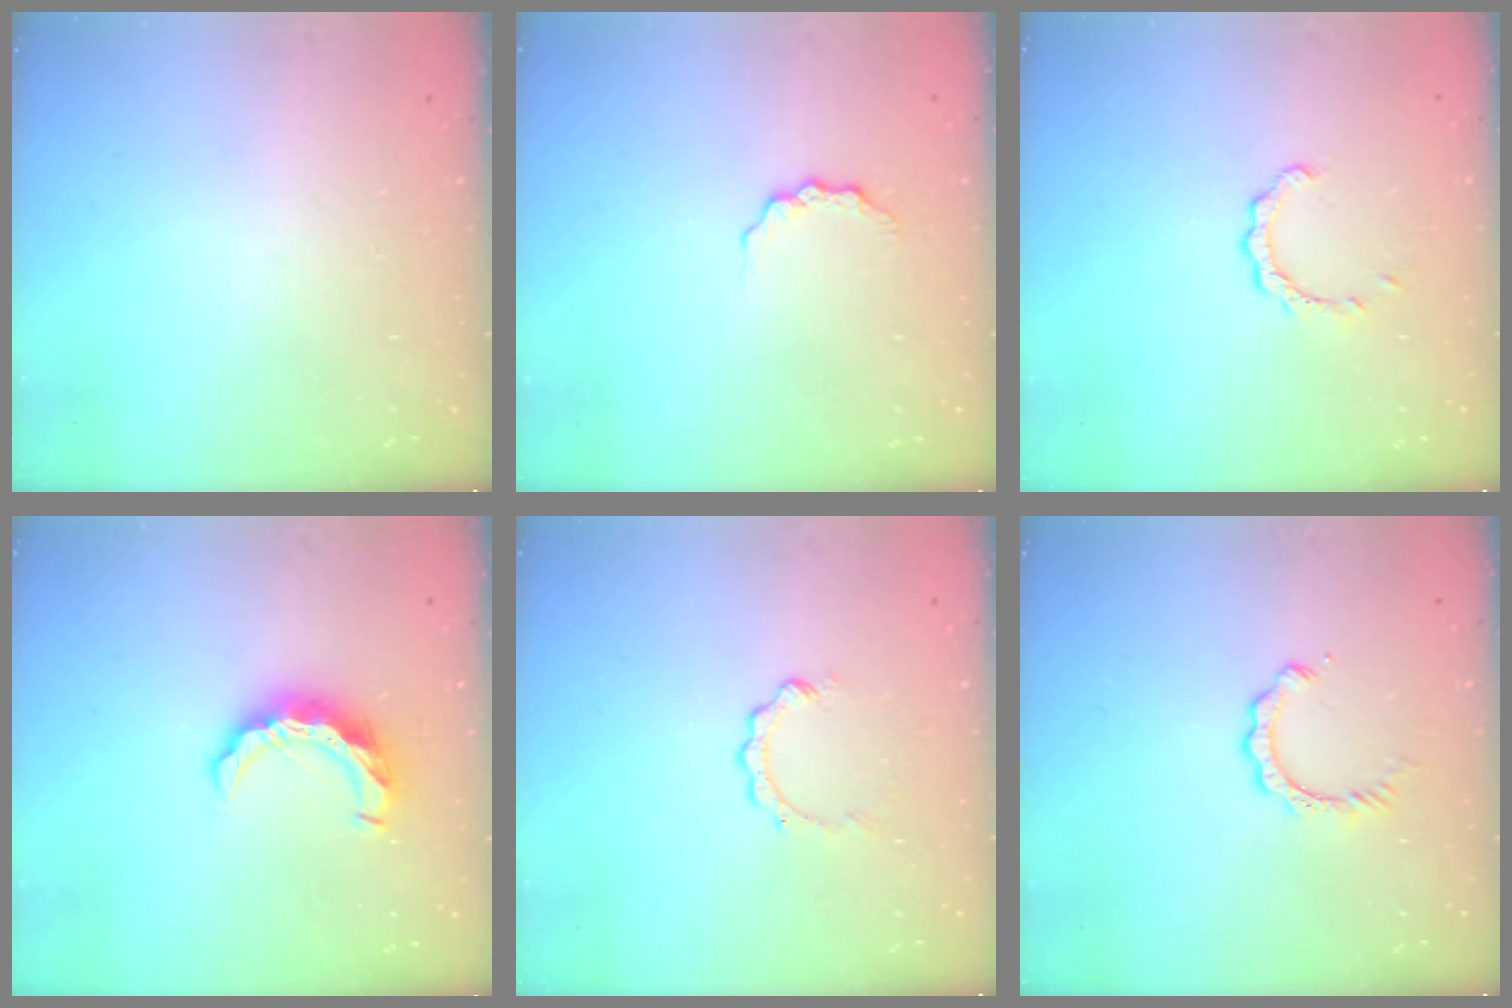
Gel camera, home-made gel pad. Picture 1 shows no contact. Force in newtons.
{"total": 4.8, "press": 4.8, "slide": 0.6}
{"total": 2.7, "press": 2.7, "slide": 0.3}
{"total": 9.4, "press": 9.4, "slide": 0.8}
{"total": 2.8, "press": 2.8, "slide": 0.4}
{"total": 4.1, "press": 4.0, "slide": 0.6}